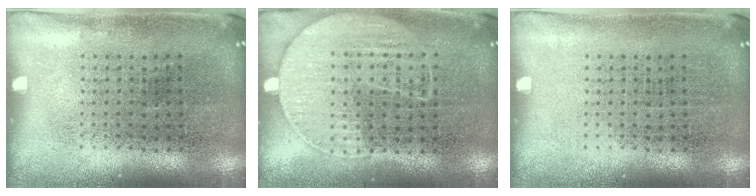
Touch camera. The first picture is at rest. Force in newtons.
{"total": 1.3, "press": 1.0, "slide": 0.7}
{"total": 0.0}